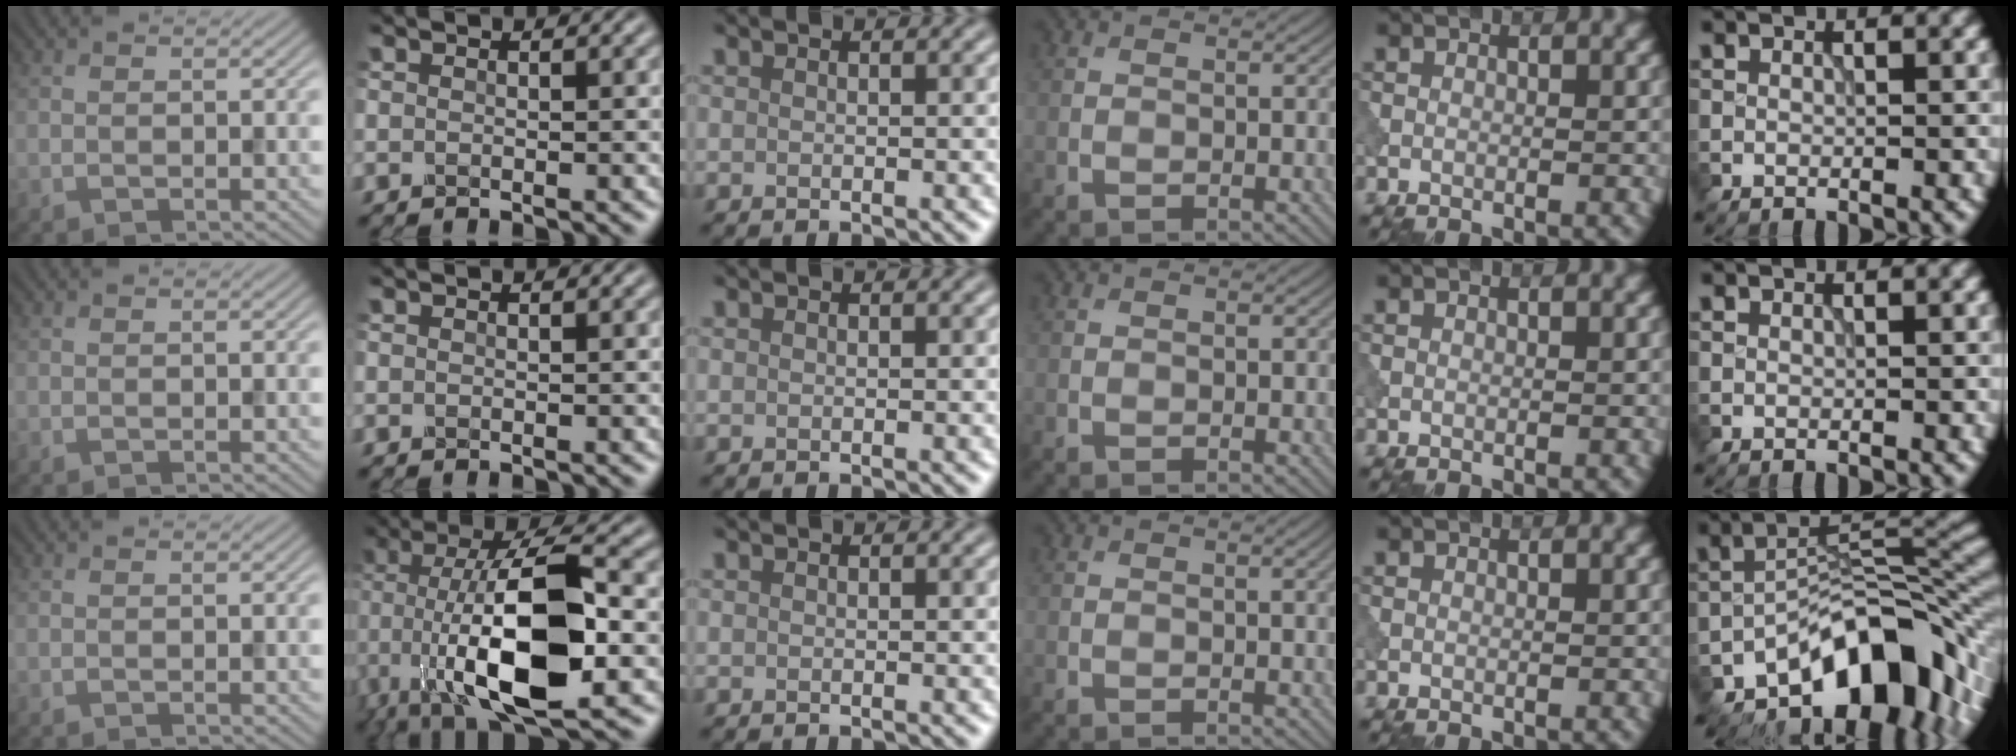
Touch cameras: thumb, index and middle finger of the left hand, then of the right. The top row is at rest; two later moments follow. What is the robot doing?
{"motion": "dispense", "object": "dispenser bottle"}